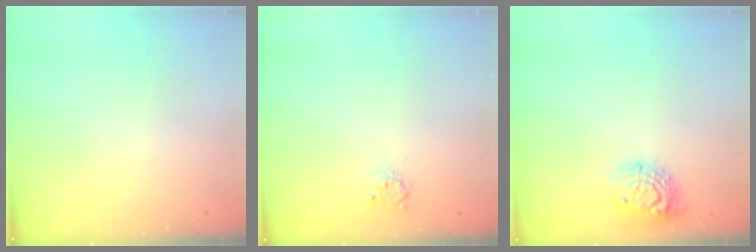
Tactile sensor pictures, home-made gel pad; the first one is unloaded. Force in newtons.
{"total": 3.5, "press": 3.5, "slide": 0.4}
{"total": 11.0, "press": 11.0, "slide": 0.7}